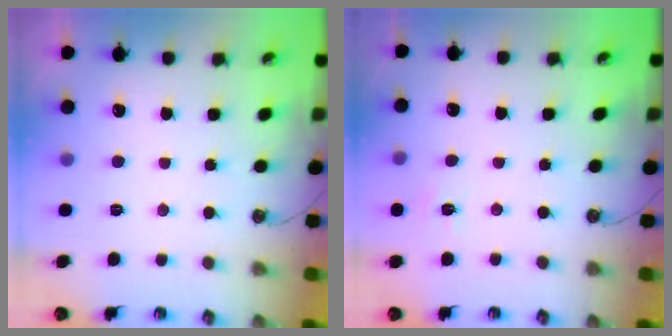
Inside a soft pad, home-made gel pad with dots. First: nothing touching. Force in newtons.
{"total": 5.0, "press": 5.0, "slide": 0.6}